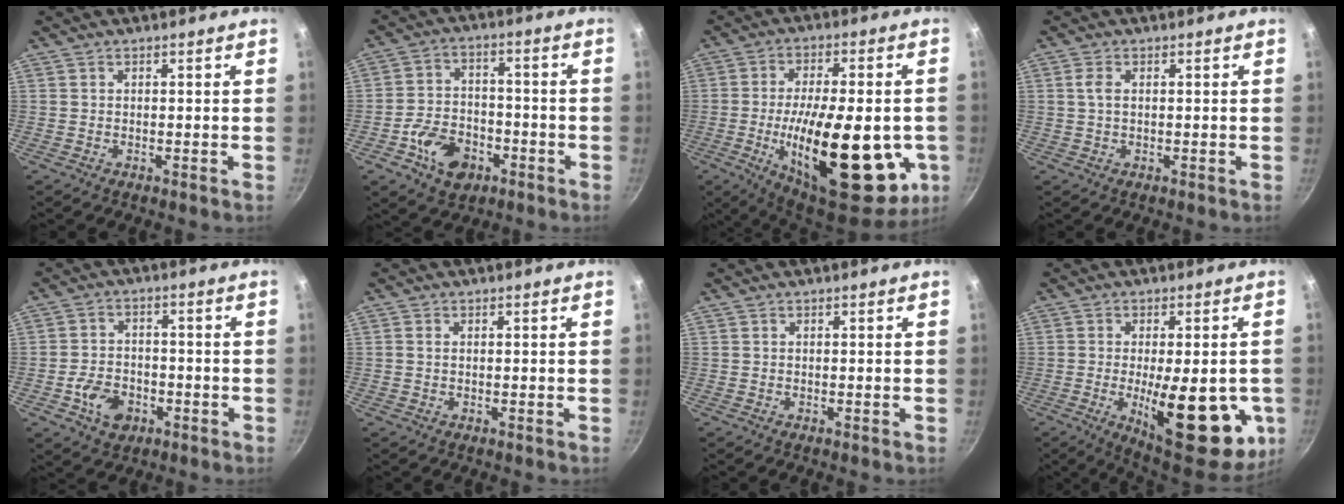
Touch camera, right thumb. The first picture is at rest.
{"total": 10.7, "force": [-4.9, 7.4, 6.0], "torque": [-0.083, 0.037, -0.084]}
{"total": 29.7, "force": [-6.4, 12.3, 26.3], "torque": [-0.373, -0.003, -0.082]}
{"total": 2.0, "force": [0.4, 1.1, 1.6], "torque": [-0.037, 0.001, 0.007]}
{"total": 7.7, "force": [-3.2, 5.5, 4.3], "torque": [-0.061, 0.024, -0.055]}
{"total": 0.7, "force": [0.1, 0.5, 0.4], "torque": [-0.010, 0.001, 0.003]}
{"total": 0.0}
{"total": 21.9, "force": [-4.9, 8.5, 19.6], "torque": [-0.228, -0.016, -0.053]}